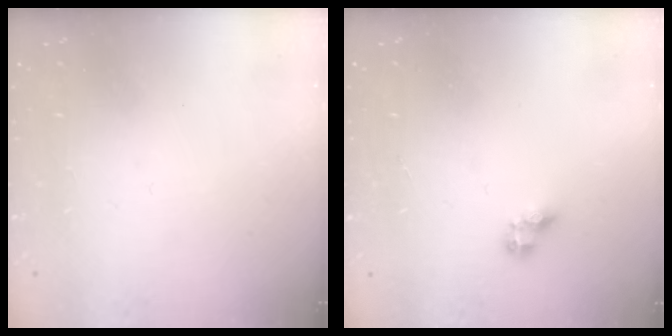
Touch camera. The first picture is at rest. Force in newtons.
{"total": 3.4, "press": 3.4, "slide": 0.5}